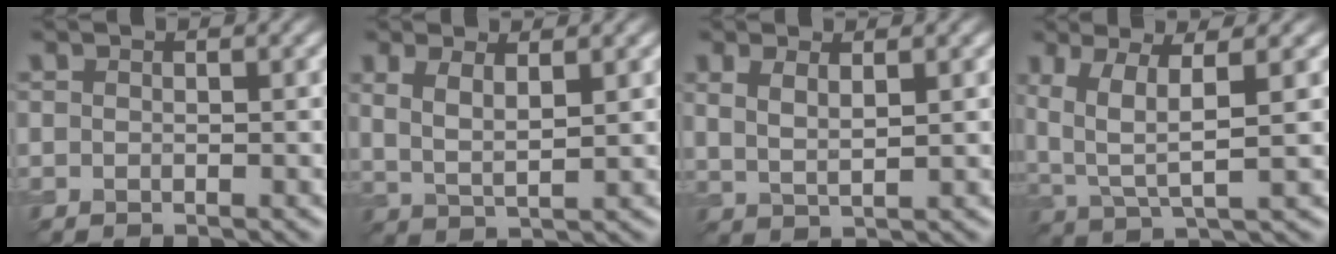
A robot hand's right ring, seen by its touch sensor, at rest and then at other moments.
{"total": 2.9, "force": [1.5, 0.9, 2.3], "torque": [-0.053, 0.000, 0.033]}
{"total": 2.3, "force": [1.4, 0.7, 1.7], "torque": [-0.033, 0.001, 0.031]}
{"total": 4.8, "force": [1.4, 1.3, 4.3], "torque": [-0.093, 0.001, 0.031]}